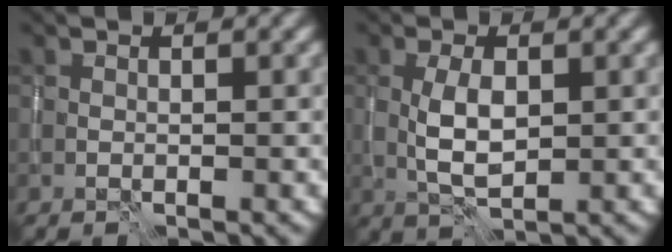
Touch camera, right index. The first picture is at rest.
{"total": 3.4, "force": [0.0, 1.5, 3.0], "torque": [-0.066, 0.000, 0.004]}